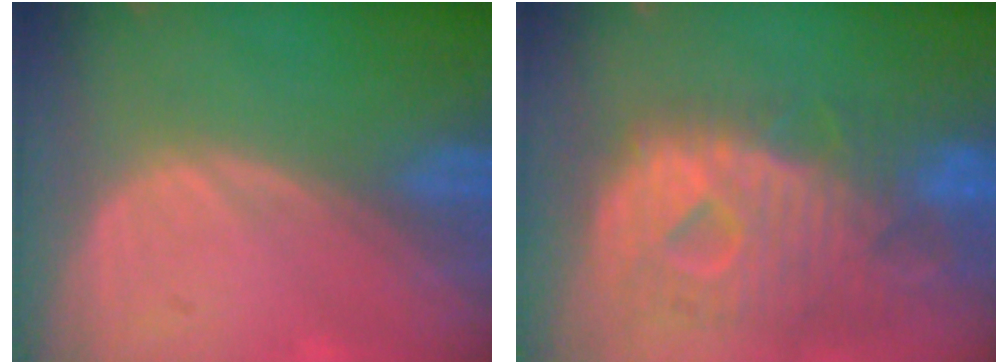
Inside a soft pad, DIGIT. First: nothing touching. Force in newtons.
{"total": 12.6, "press": 10.8, "slide": 6.5}